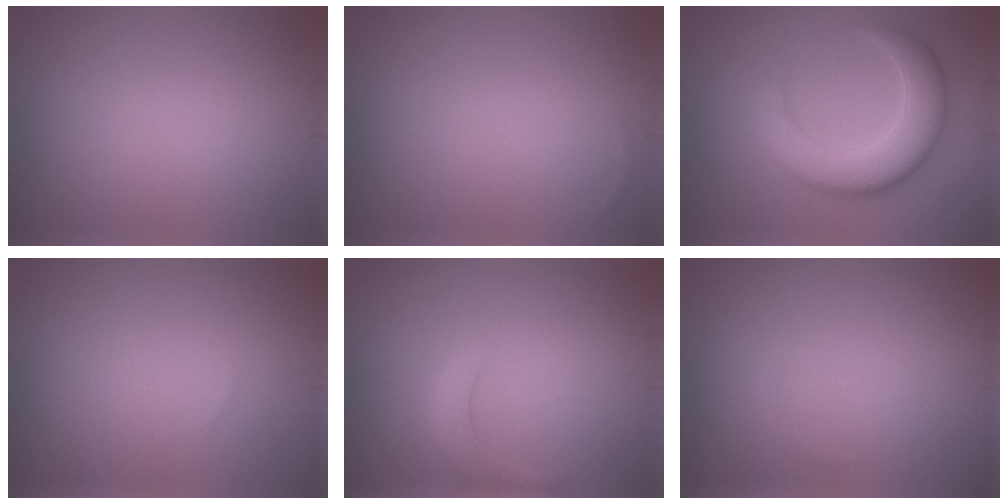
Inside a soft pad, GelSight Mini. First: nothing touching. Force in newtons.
{"total": 0.0}
{"total": 7.1, "press": 7.1, "slide": 0.4}
{"total": 0.0}
{"total": 2.4, "press": 2.4, "slide": 0.2}
{"total": 0.5, "press": 0.5, "slide": 0.0}